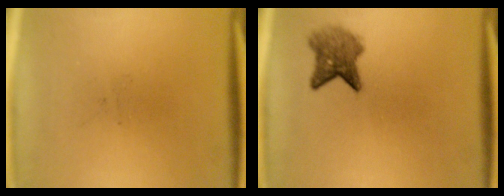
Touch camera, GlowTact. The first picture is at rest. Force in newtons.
{"total": 4.5}